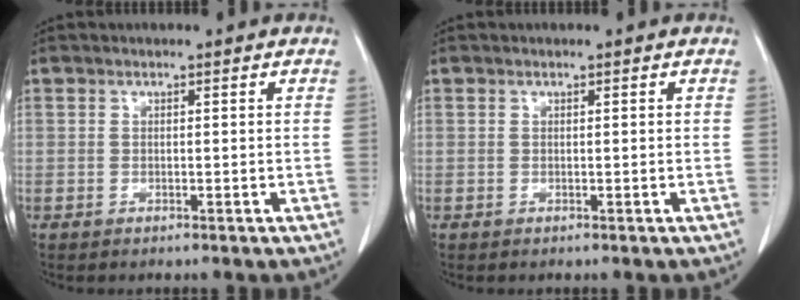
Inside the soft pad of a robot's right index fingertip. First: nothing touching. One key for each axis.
{"total": 0.0}